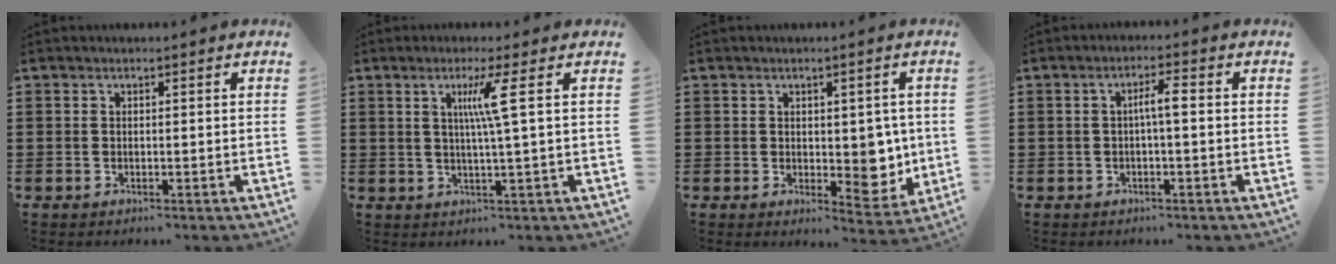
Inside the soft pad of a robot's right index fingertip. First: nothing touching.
{"total": 5.1, "force": [1.3, -1.0, 4.8], "torque": [-0.095, -0.004, 0.015]}
{"total": 5.1, "force": [0.8, 3.5, 3.5], "torque": [-0.041, -0.003, 0.012]}
{"total": 3.0, "force": [-0.1, 0.4, 2.9], "torque": [-0.057, 0.005, -0.006]}